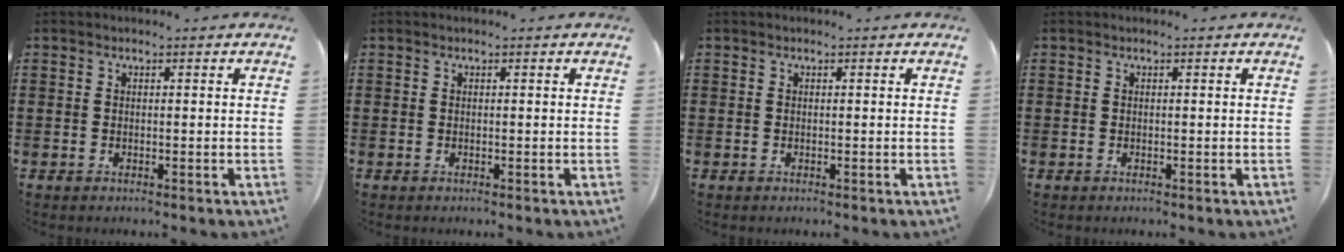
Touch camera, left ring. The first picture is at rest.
{"total": 0.0}
{"total": 0.0}
{"total": 0.0}